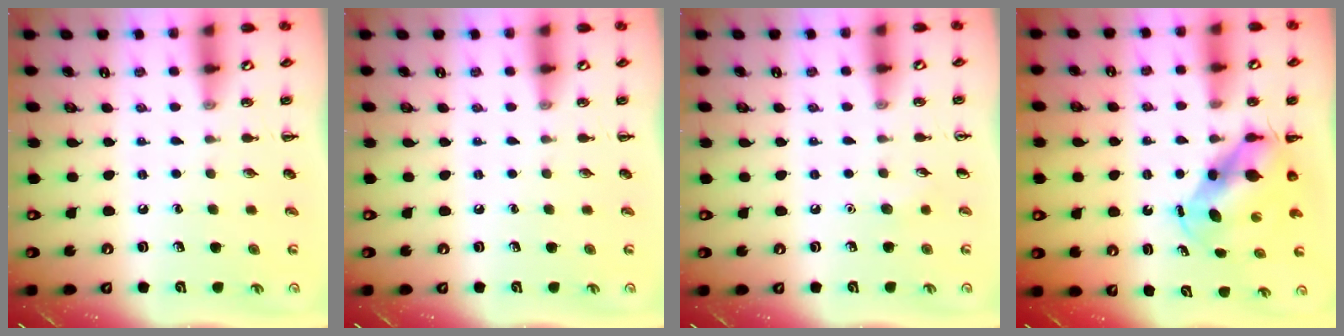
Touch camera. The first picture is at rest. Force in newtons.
{"total": 0.0}
{"total": 3.4, "press": 3.3, "slide": 1.0}
{"total": 5.6, "press": 5.5, "slide": 1.3}